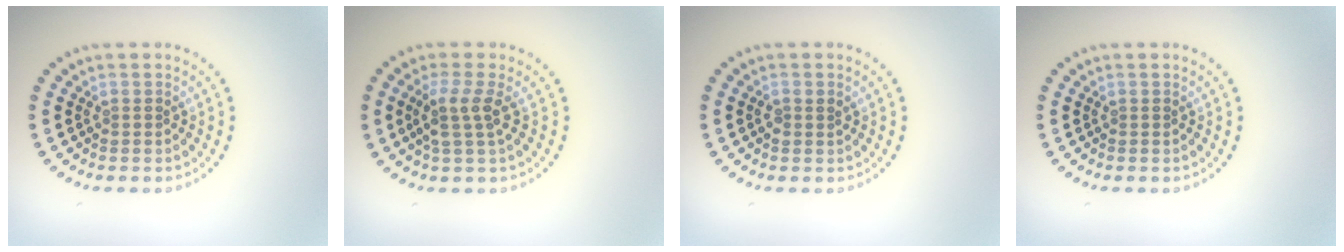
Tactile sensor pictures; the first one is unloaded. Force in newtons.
{"total": 2.6, "press": 2.0, "slide": 1.7}
{"total": 0.9, "press": 0.9, "slide": 0.2}
{"total": 0.0}